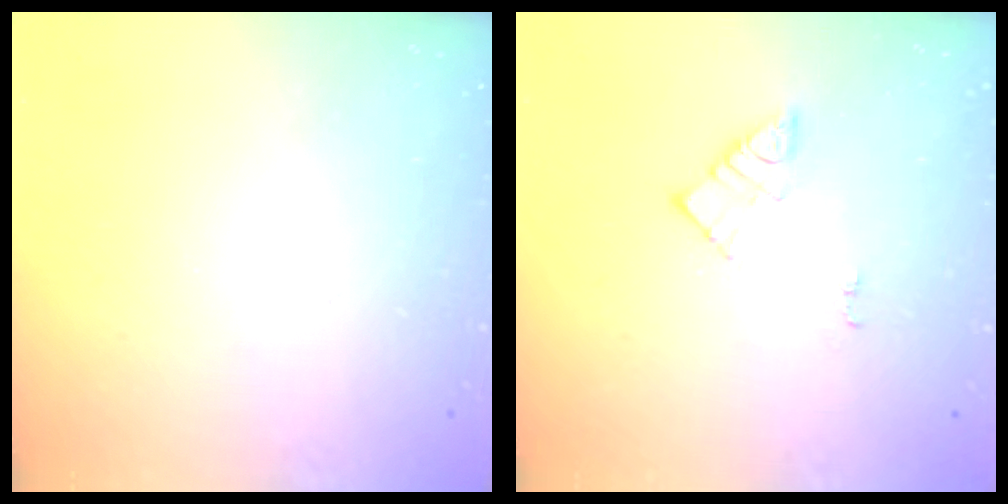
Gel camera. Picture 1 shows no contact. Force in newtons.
{"total": 8.5, "press": 8.5, "slide": 0.6}